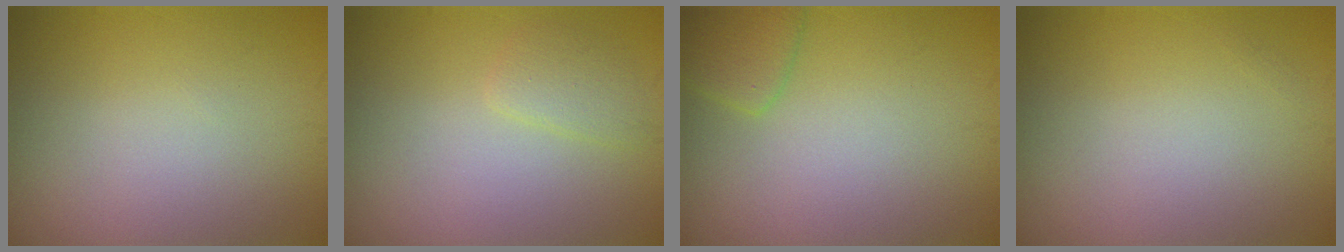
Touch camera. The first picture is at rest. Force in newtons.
{"total": 1.4, "press": 1.4, "slide": 0.2}
{"total": 2.4, "press": 2.4, "slide": 0.2}
{"total": 0.0}